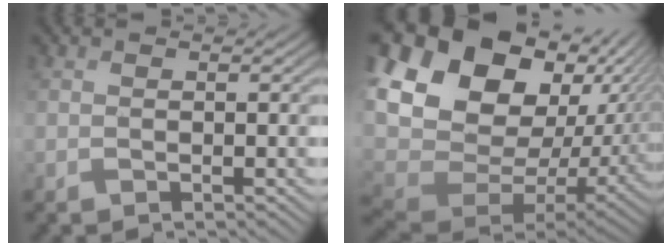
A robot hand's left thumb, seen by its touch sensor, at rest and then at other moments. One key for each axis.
{"total": 20.2, "fx": 5.2, "fy": 15.2, "fz": 12.2, "tx": -0.320, "ty": 0.018, "tz": 0.133}